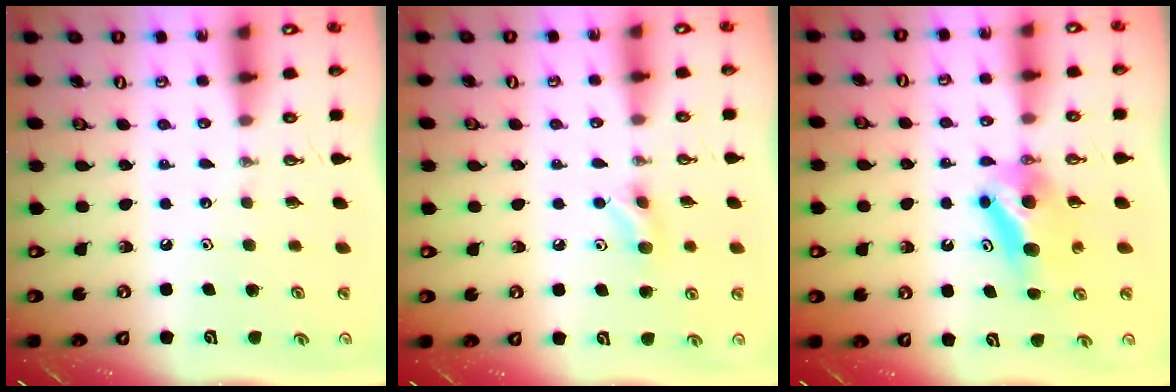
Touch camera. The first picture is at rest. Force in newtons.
{"total": 5.7, "press": 5.5, "slide": 1.5}
{"total": 7.6, "press": 7.1, "slide": 2.6}